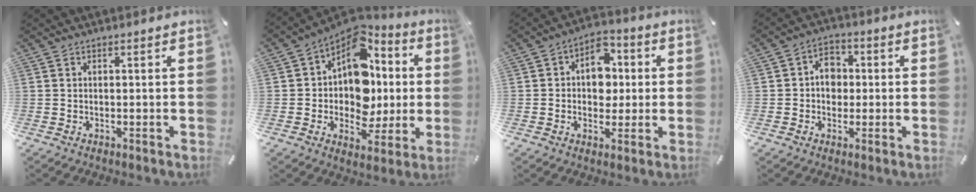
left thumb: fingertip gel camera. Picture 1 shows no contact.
{"total": 13.7, "force": [2.2, 10.9, 8.0], "torque": [-0.129, -0.030, 0.047]}
{"total": 9.3, "force": [0.8, 7.3, 5.7], "torque": [-0.077, 0.002, 0.012]}
{"total": 6.2, "force": [-0.2, 5.2, 3.4], "torque": [-0.046, 0.008, -0.008]}